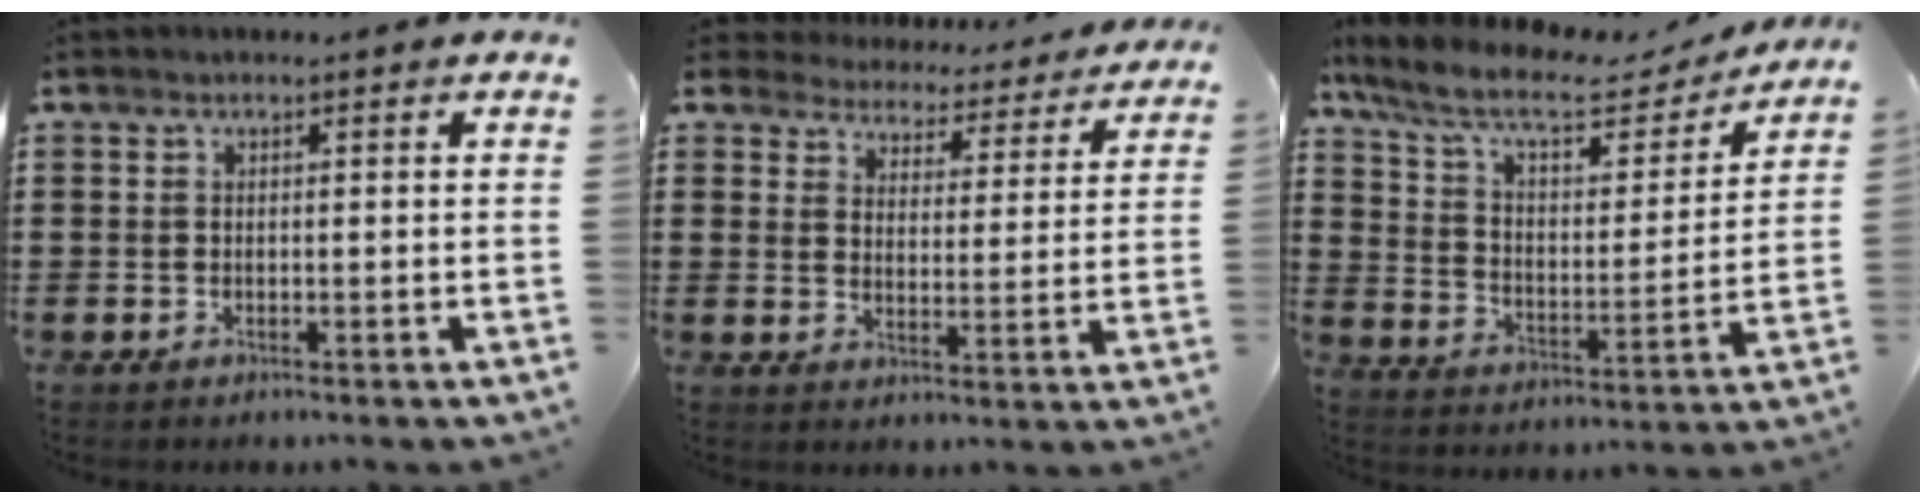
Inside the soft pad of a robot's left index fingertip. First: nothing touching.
{"total": 4.7, "force": [4.6, 0.4, -0.4], "torque": [-0.017, -0.043, 0.077]}
{"total": 9.6, "force": [7.2, 2.8, 5.8], "torque": [-0.138, -0.030, 0.121]}